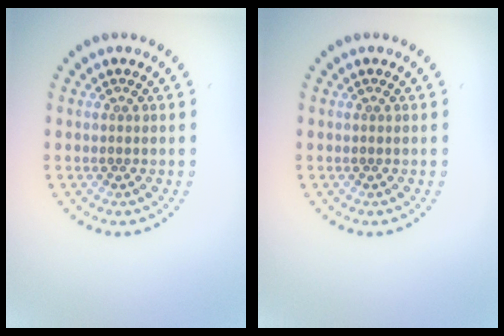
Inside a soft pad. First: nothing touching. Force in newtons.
{"total": 0.0}